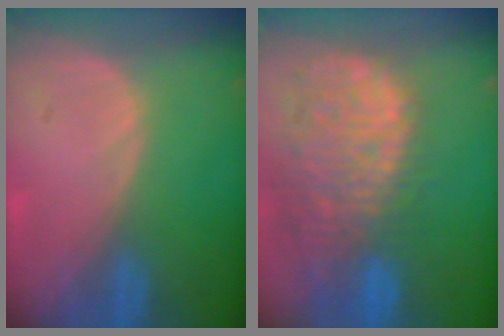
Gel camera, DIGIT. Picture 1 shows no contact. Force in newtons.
{"total": 14.4, "press": 11.8, "slide": 8.3}